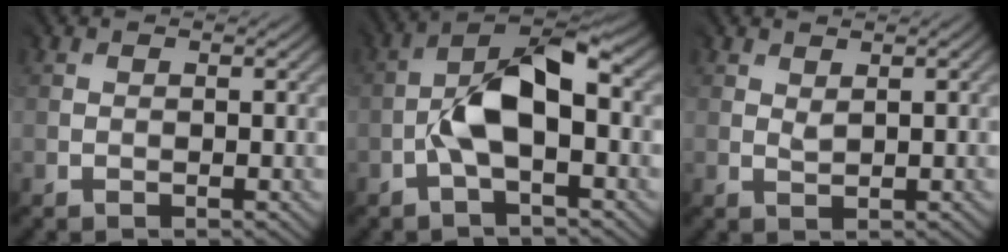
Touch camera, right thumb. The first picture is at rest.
{"total": 7.6, "force": [-1.3, 3.5, 6.6], "torque": [-0.127, 0.018, -0.026]}
{"total": 1.0, "force": [0.9, 0.1, -0.5], "torque": [0.003, -0.001, 0.022]}